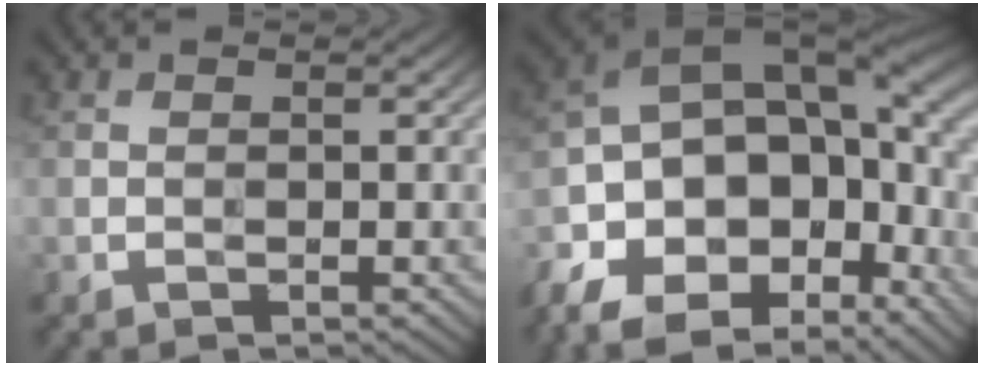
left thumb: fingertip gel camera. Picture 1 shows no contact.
{"total": 19.8, "force": [-7.9, 11.7, 13.8], "torque": [-0.293, -0.031, -0.112]}